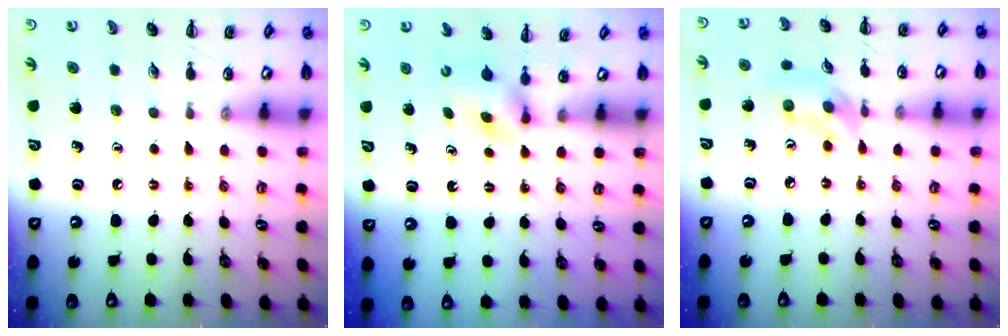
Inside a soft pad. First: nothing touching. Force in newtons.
{"total": 2.9, "press": 2.6, "slide": 1.3}
{"total": 5.8, "press": 5.7, "slide": 0.6}